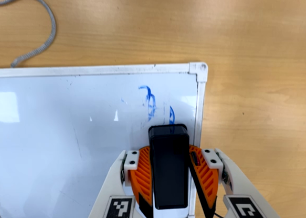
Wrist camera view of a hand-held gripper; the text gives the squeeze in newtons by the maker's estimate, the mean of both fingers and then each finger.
{"total": 11.9, "left": 13.6, "right": 10.3}